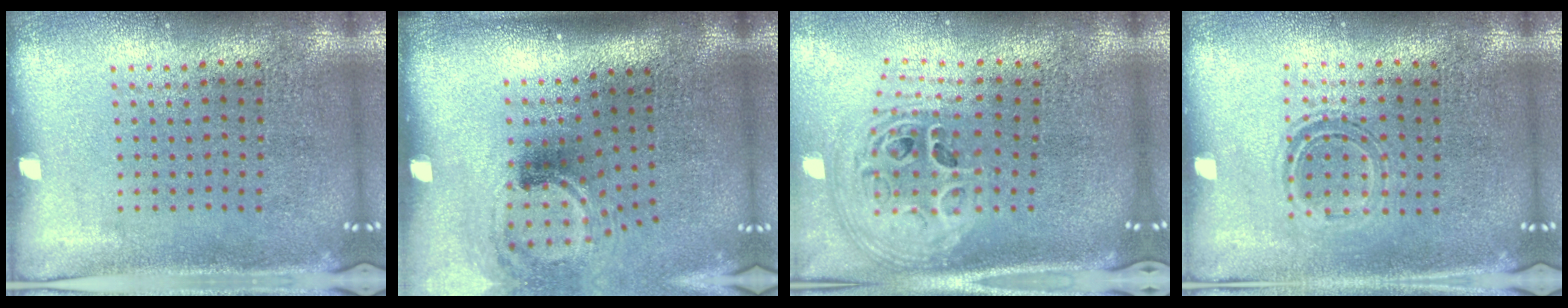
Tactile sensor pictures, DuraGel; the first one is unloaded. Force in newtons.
{"total": 1.8, "press": 1.1, "slide": 1.4}
{"total": 3.0, "press": 2.0, "slide": 2.2}
{"total": 1.2, "press": 0.9, "slide": 0.7}